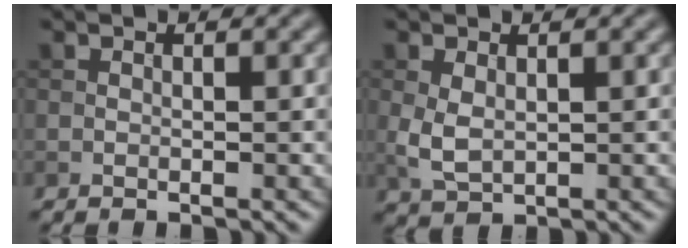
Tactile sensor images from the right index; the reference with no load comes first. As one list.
[{"total": 2.5, "force": [0.3, 1.6, 1.9], "torque": [-0.050, -0.002, 0.013]}]